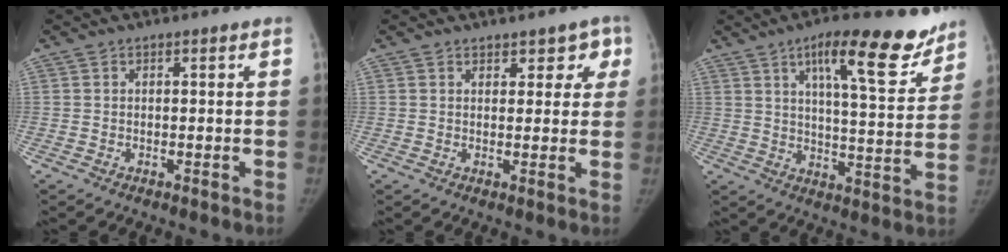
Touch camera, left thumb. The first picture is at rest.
{"total": 4.1, "force": [2.4, 2.8, 1.8], "torque": [0.027, -0.006, 0.025]}
{"total": 15.6, "force": [10.1, 4.6, 10.9], "torque": [-0.117, -0.049, 0.149]}